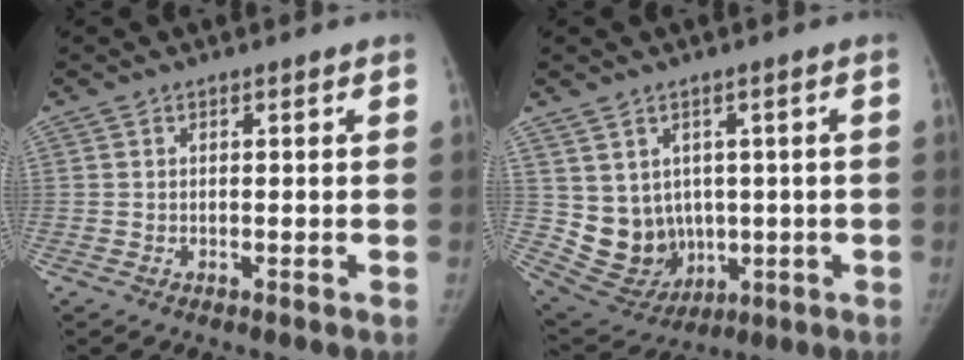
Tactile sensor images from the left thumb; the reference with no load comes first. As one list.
[{"total": 10.3, "force": [0.7, 9.0, 4.8], "torque": [-0.052, -0.006, 0.048]}]